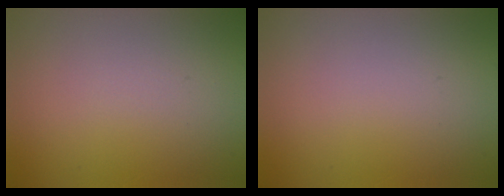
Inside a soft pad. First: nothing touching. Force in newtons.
{"total": 0.0}